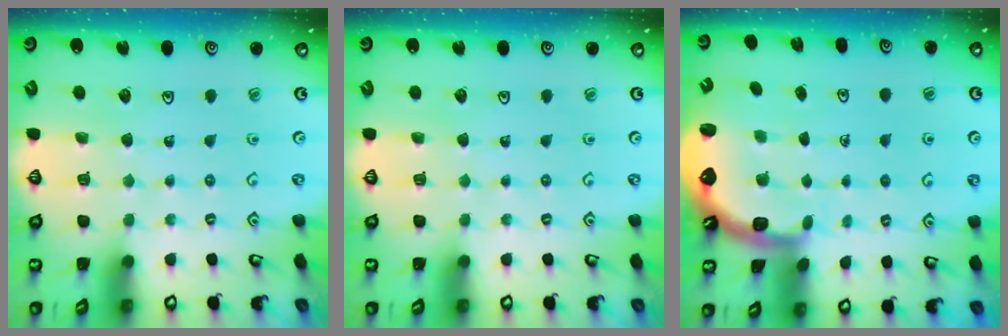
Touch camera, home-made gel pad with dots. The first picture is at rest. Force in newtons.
{"total": 0.0}
{"total": 1.9, "press": 1.7, "slide": 0.6}